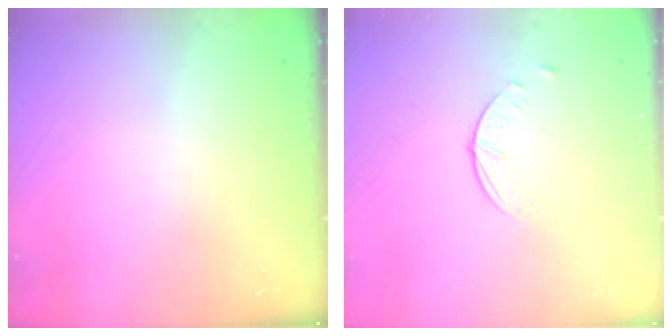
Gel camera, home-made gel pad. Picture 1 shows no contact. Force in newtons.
{"total": 0.9, "press": 0.9, "slide": 0.2}